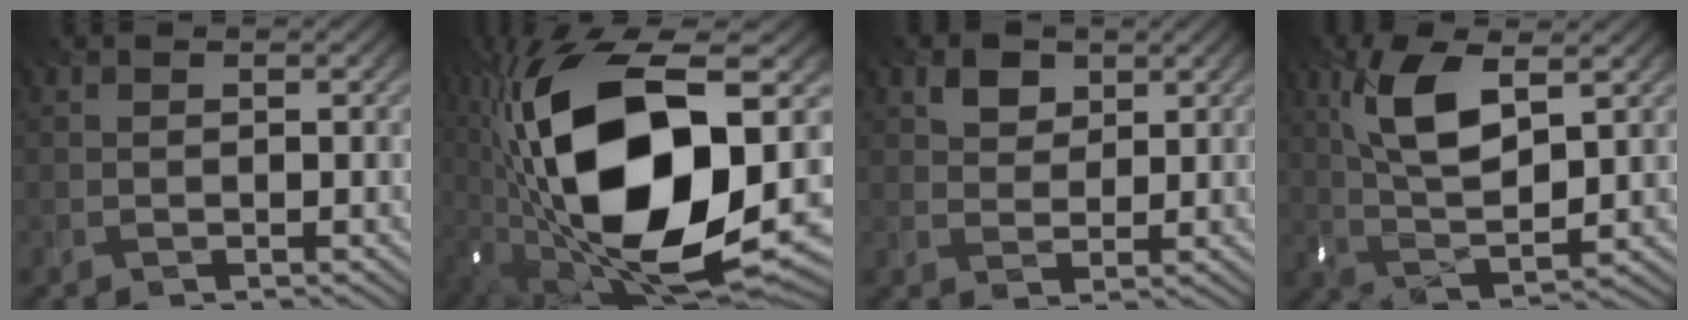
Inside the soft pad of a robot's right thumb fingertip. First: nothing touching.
{"total": 20.7, "force": [0.8, 9.8, 18.2], "torque": [-0.401, -0.011, 0.019]}
{"total": 3.2, "force": [2.2, 1.9, 1.3], "torque": [-0.036, -0.003, 0.034]}
{"total": 9.3, "force": [3.6, 3.4, 7.9], "torque": [-0.173, 0.004, 0.064]}